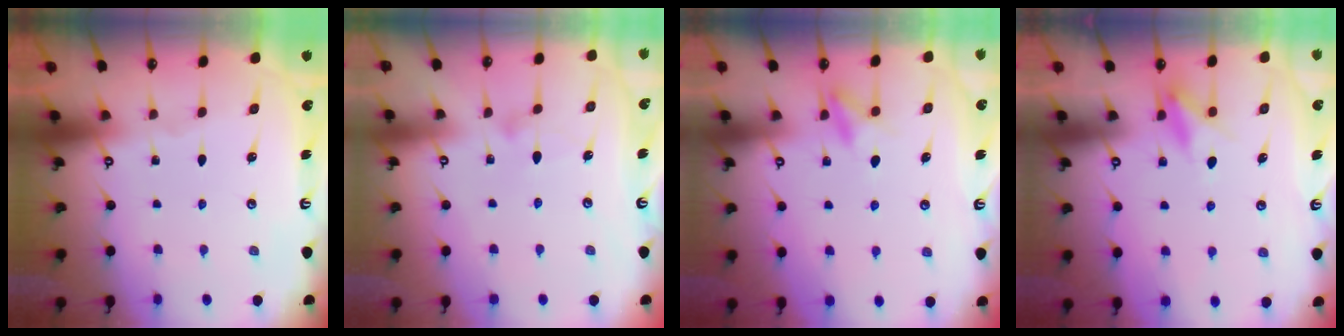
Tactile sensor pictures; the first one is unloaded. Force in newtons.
{"total": 7.7, "press": 7.7, "slide": 0.4}
{"total": 8.5, "press": 8.4, "slide": 1.1}
{"total": 8.5, "press": 8.4, "slide": 1.2}